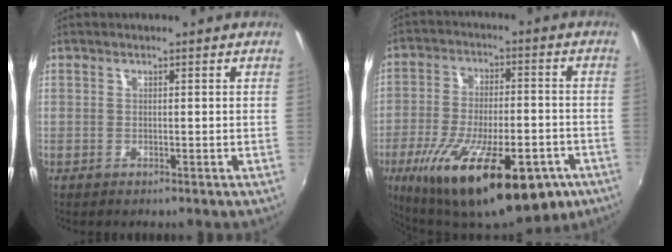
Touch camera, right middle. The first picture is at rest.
{"total": 25.6, "force": [-13.4, 9.9, 19.5], "torque": [-0.350, -0.054, -0.193]}